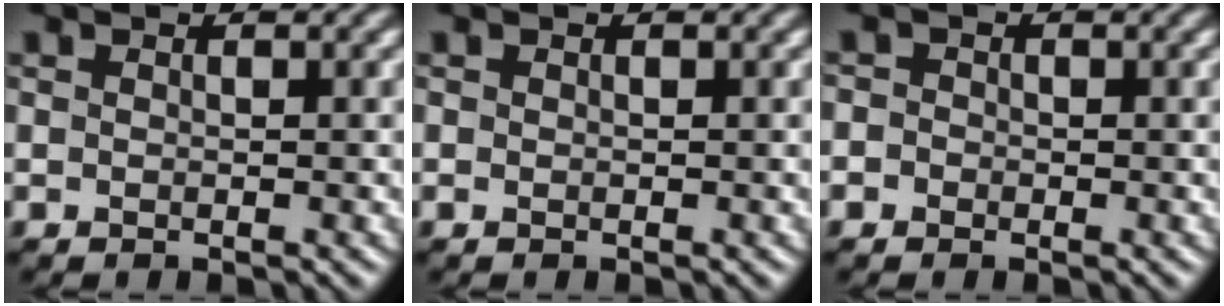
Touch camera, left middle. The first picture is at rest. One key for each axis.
{"total": 0.0}
{"total": 1.6, "fx": -0.4, "fy": 1.5, "fz": 0.3, "tx": 0.020, "ty": 0.012, "tz": -0.033}